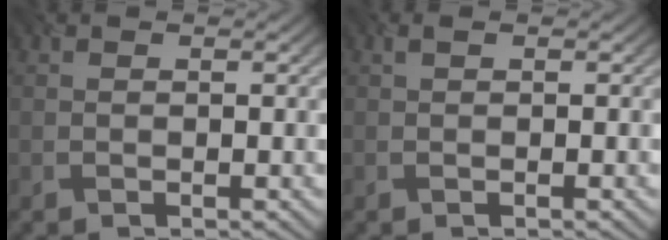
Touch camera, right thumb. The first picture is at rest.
{"total": 0.7, "force": [0.2, 0.1, 0.7], "torque": [-0.012, 0.003, 0.002]}